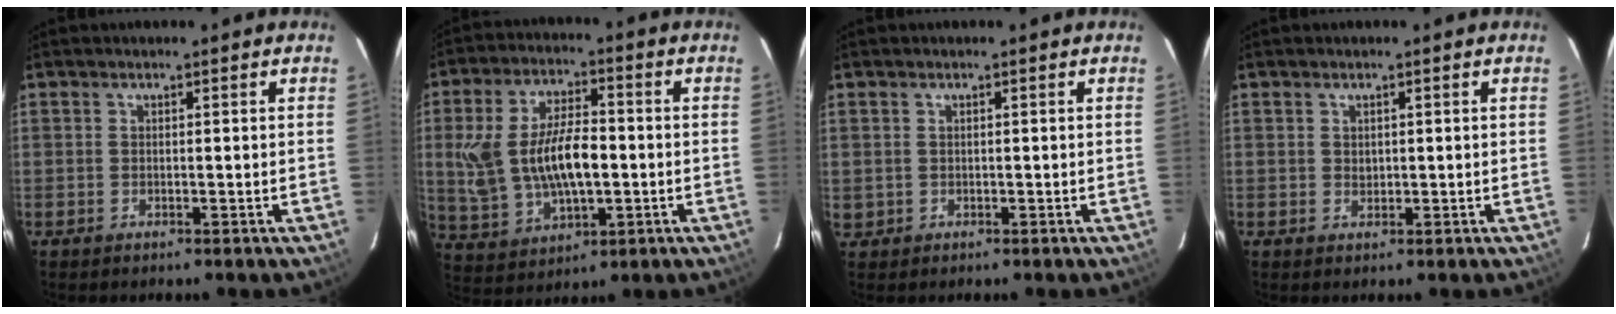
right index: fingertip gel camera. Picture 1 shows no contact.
{"total": 15.4, "force": [-0.5, 7.8, 13.3], "torque": [-0.272, 0.004, 0.008]}
{"total": 1.4, "force": [0.2, 1.4, 0.1], "torque": [0.003, 0.002, 0.003]}
{"total": 1.0, "force": [0.4, 0.9, 0.3], "torque": [-0.002, 0.005, 0.009]}